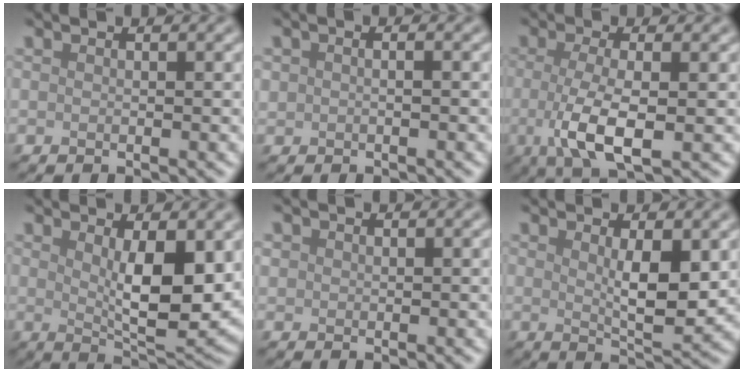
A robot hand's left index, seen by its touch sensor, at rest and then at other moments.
{"total": 1.1, "force": [0.1, 0.7, 0.8], "torque": [-0.017, -0.002, 0.000]}
{"total": 5.4, "force": [-0.8, 1.7, 5.0], "torque": [-0.103, -0.012, -0.015]}
{"total": 6.8, "force": [1.2, 2.0, 6.3], "torque": [-0.100, -0.016, 0.027]}
{"total": 0.6, "force": [0.3, 0.5, 0.0], "torque": [0.004, 0.000, 0.006]}
{"total": 4.0, "force": [0.9, 1.0, 3.8], "torque": [-0.062, -0.009, 0.020]}